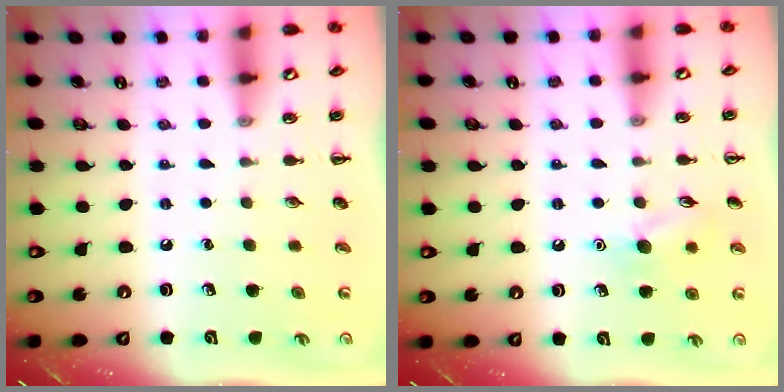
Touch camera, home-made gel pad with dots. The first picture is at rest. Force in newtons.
{"total": 8.0, "press": 7.9, "slide": 1.5}